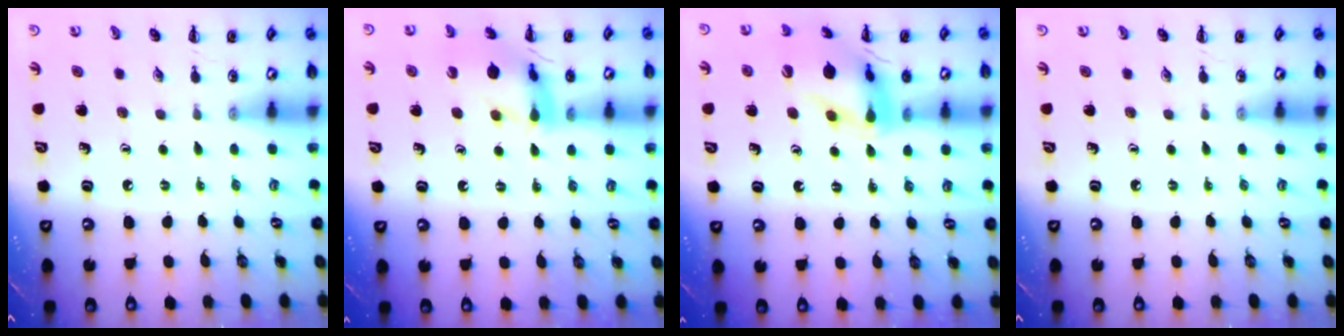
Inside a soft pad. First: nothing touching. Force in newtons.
{"total": 14.9, "press": 14.8, "slide": 1.6}
{"total": 15.1, "press": 15.1, "slide": 1.5}
{"total": 0.0}